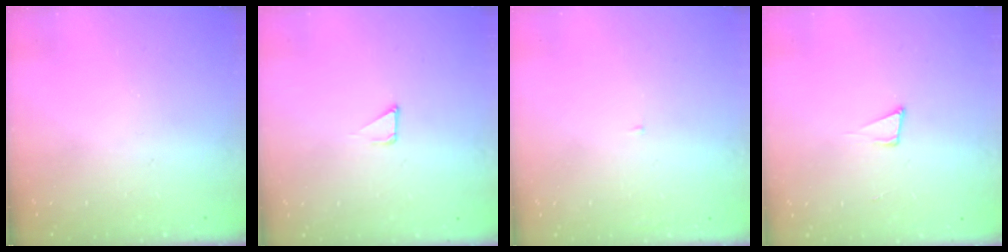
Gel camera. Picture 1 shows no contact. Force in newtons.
{"total": 2.9, "press": 2.9, "slide": 0.3}
{"total": 2.1, "press": 2.1, "slide": 0.2}
{"total": 4.6, "press": 3.2, "slide": 3.3}